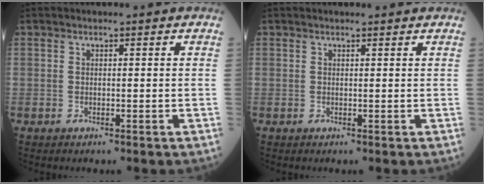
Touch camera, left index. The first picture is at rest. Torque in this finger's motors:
{"motor_torque": [0.06, 0.33, -0.41, -0.01]}